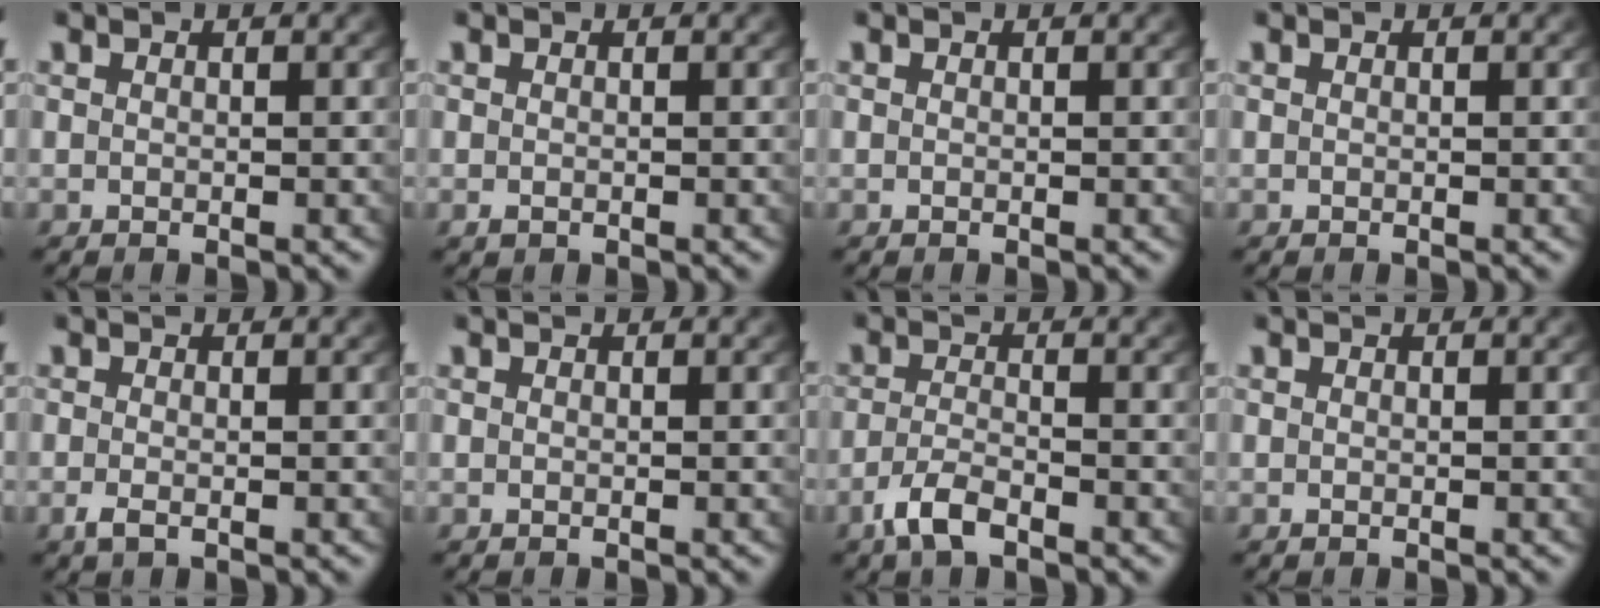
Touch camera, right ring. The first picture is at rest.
{"total": 0.6, "force": [-0.4, 0.3, 0.3], "torque": [-0.013, -0.008, -0.002]}
{"total": 0.0}
{"total": 0.0}
{"total": 1.3, "force": [-0.9, 0.4, 0.8], "torque": [-0.026, -0.013, -0.012]}
{"total": 0.0}
{"total": 2.8, "force": [-2.1, 0.7, 1.7], "torque": [-0.043, -0.009, -0.034]}
{"total": 0.0}